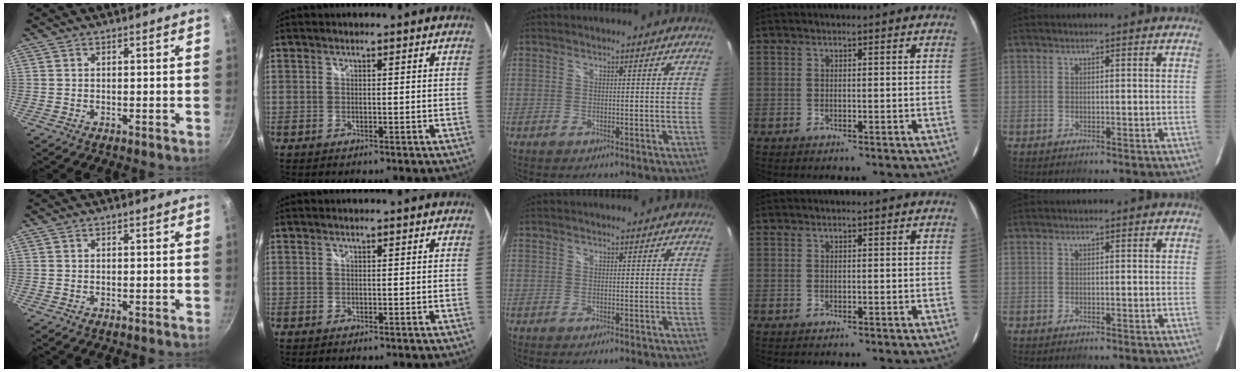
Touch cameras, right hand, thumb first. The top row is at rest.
{}